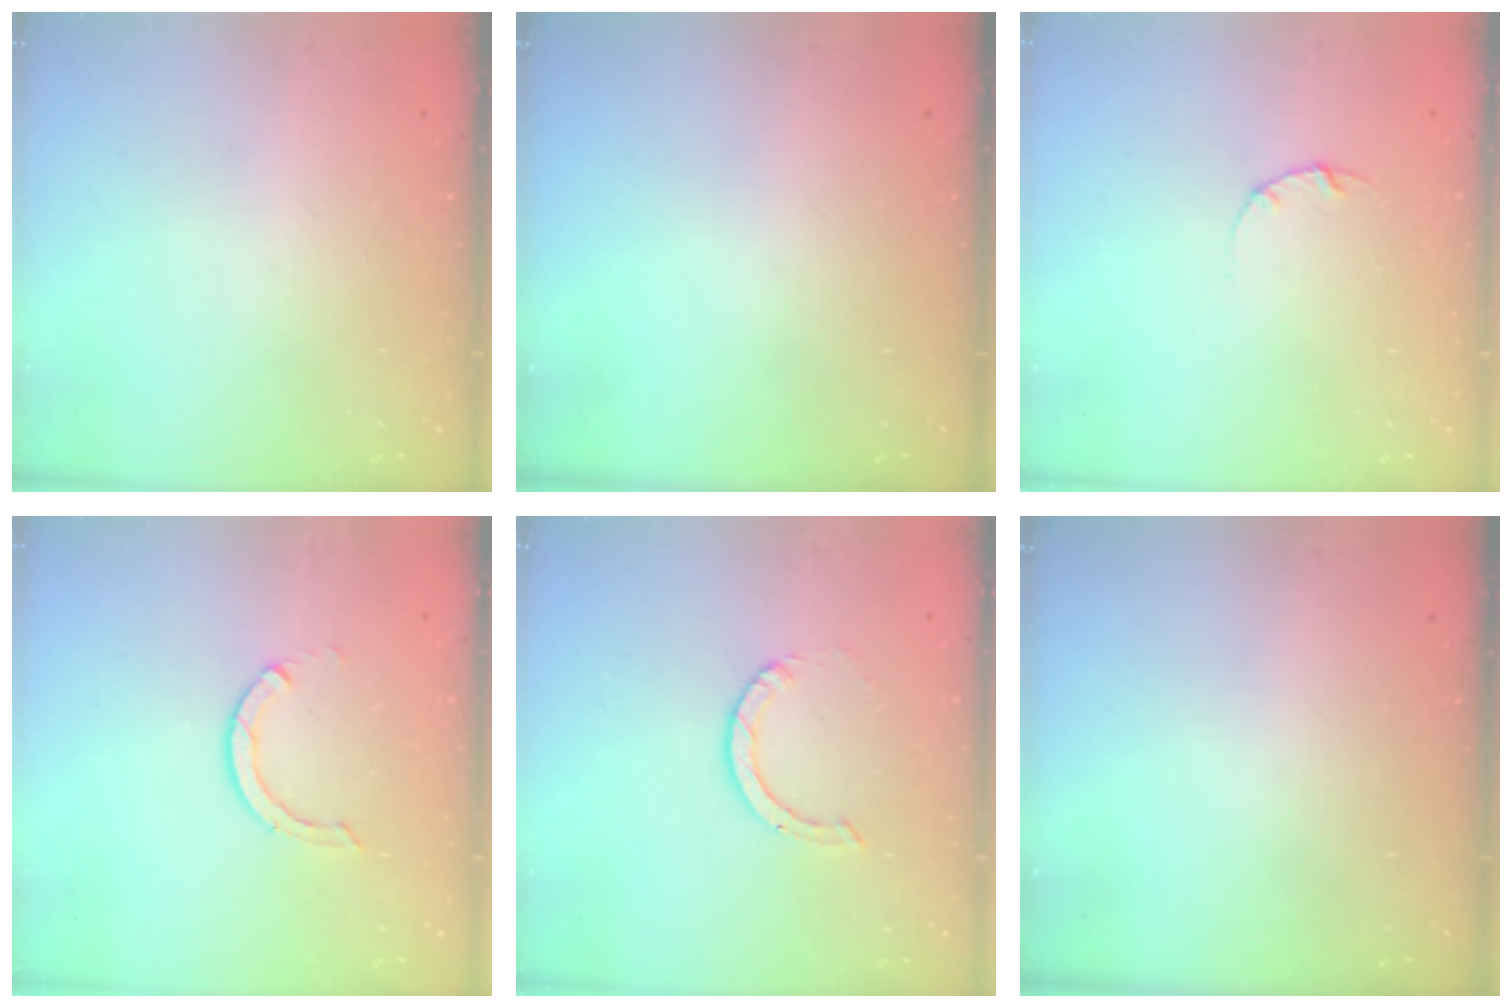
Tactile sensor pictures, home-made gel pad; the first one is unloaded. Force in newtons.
{"total": 0.0}
{"total": 3.0, "press": 3.0, "slide": 0.4}
{"total": 3.2, "press": 3.2, "slide": 0.4}
{"total": 2.0, "press": 2.0, "slide": 0.2}
{"total": 0.0}